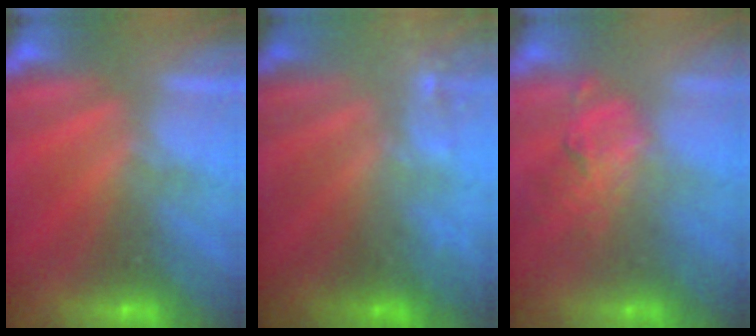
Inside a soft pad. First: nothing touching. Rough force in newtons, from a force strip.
{"total": 2.2}
{"total": 1.8}